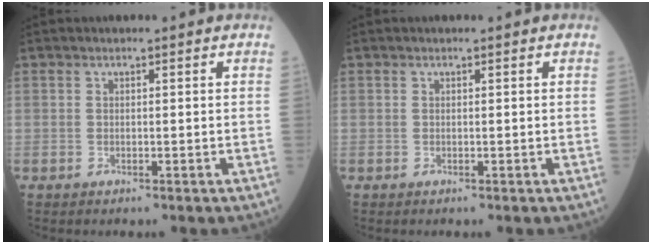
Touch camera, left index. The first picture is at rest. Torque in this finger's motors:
{"motor_torque": [0.00, 0.00, -0.01, 0.00]}